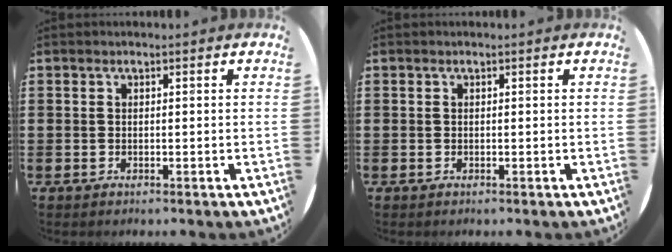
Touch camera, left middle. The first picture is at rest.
{"total": 0.0}